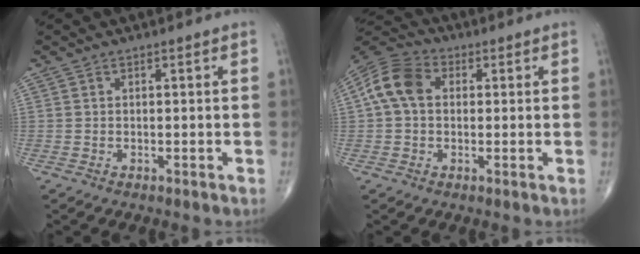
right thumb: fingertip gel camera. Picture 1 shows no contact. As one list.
[{"total": 9.2, "force": [1.3, 6.7, 6.2], "torque": [-0.121, 0.028, 0.014]}]